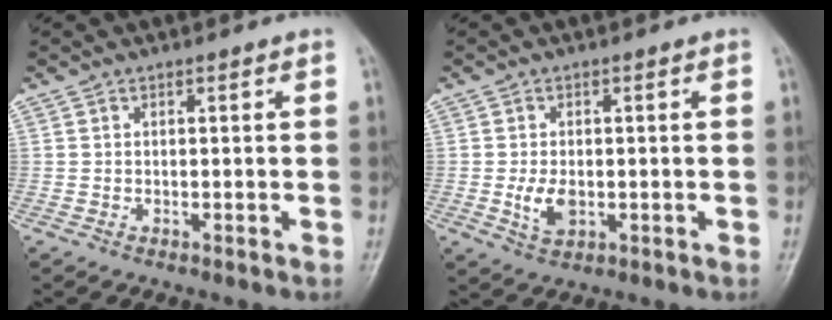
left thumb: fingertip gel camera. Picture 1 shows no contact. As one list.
[{"total": 4.1, "force": [-0.7, 2.7, 3.1], "torque": [-0.052, -0.007, -0.009]}]